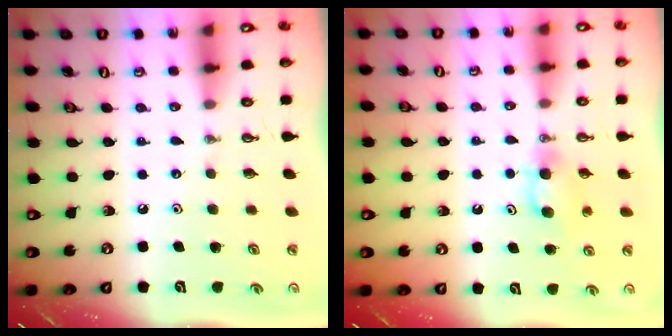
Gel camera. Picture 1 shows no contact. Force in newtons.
{"total": 5.2, "press": 5.2, "slide": 0.2}